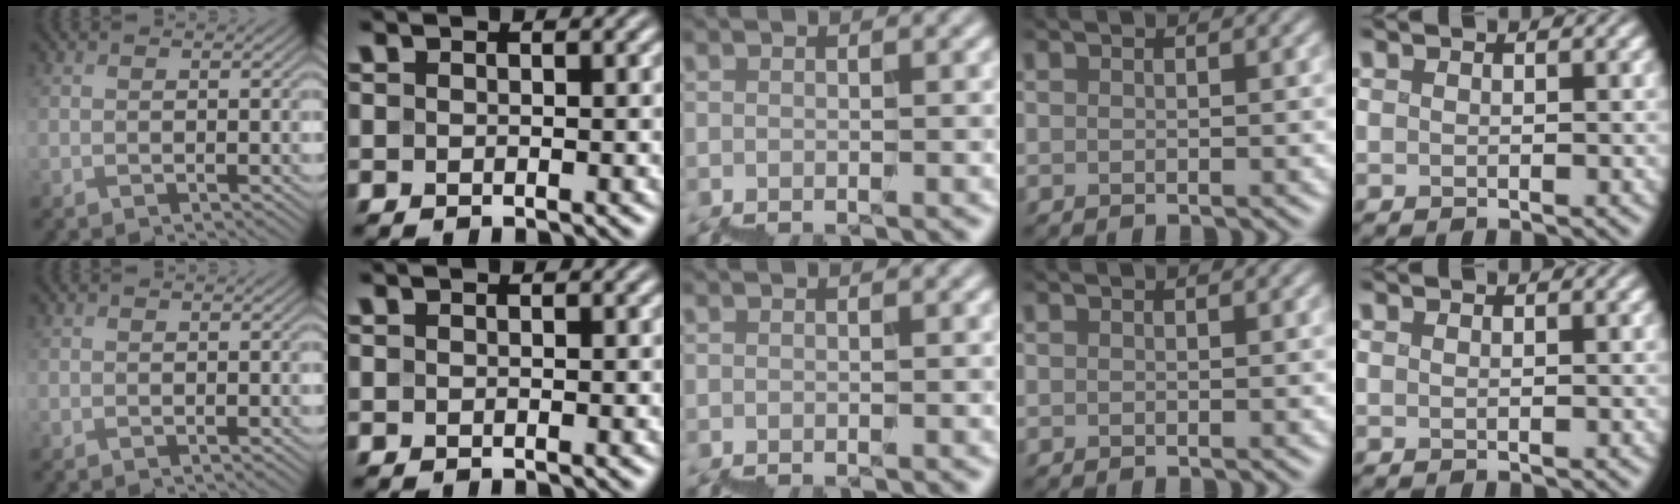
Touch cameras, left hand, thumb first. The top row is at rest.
{}